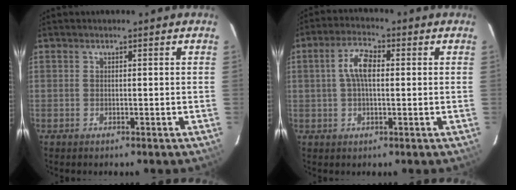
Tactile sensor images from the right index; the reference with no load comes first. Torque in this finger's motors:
{"motor_torque": [0.80, 0.04, 0.46, 0.12]}